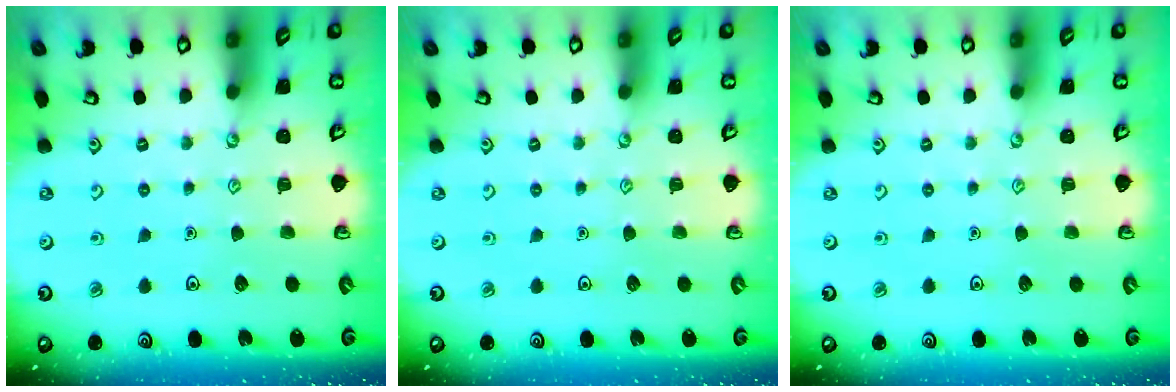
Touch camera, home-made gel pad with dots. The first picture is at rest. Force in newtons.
{"total": 0.0}
{"total": 0.0}